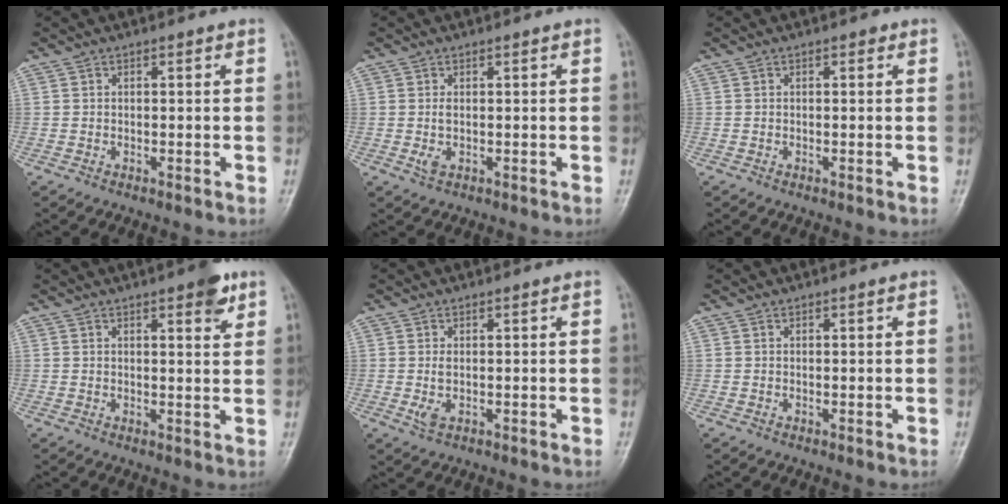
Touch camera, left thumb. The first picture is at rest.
{"total": 2.0, "force": [0.0, 0.8, 1.8], "torque": [-0.044, 0.001, 0.005]}
{"total": 0.5, "force": [0.2, 0.3, 0.3], "torque": [0.001, 0.001, -0.002]}
{"total": 4.6, "force": [2.7, 1.4, 3.4], "torque": [-0.036, -0.013, 0.031]}
{"total": 2.3, "force": [0.0, 0.9, 2.1], "torque": [-0.049, 0.002, 0.007]}
{"total": 0.0}